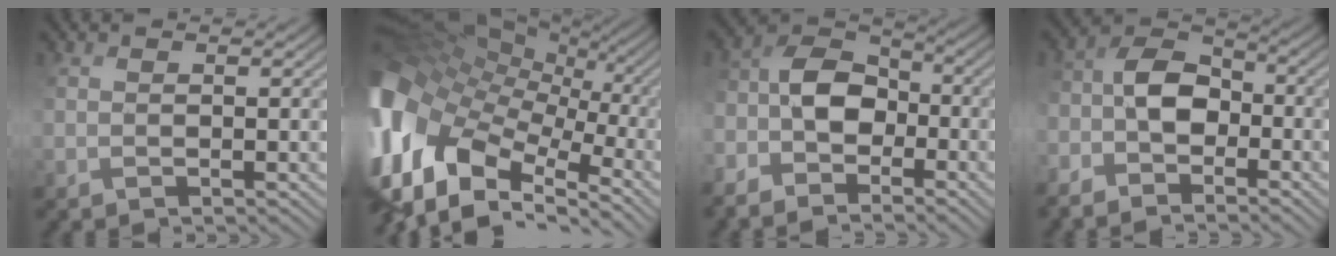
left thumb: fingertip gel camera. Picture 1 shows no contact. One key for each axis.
{"total": 18.6, "fx": -3.5, "fy": 12.3, "fz": 13.6, "tx": -0.314, "ty": -0.008, "tz": -0.054}
{"total": 7.8, "fx": -3.7, "fy": 4.8, "fz": 4.9, "tx": -0.115, "ty": -0.001, "tz": -0.090}
{"total": 7.0, "fx": -3.5, "fy": 4.3, "fz": 4.3, "tx": -0.098, "ty": -0.001, "tz": -0.082}